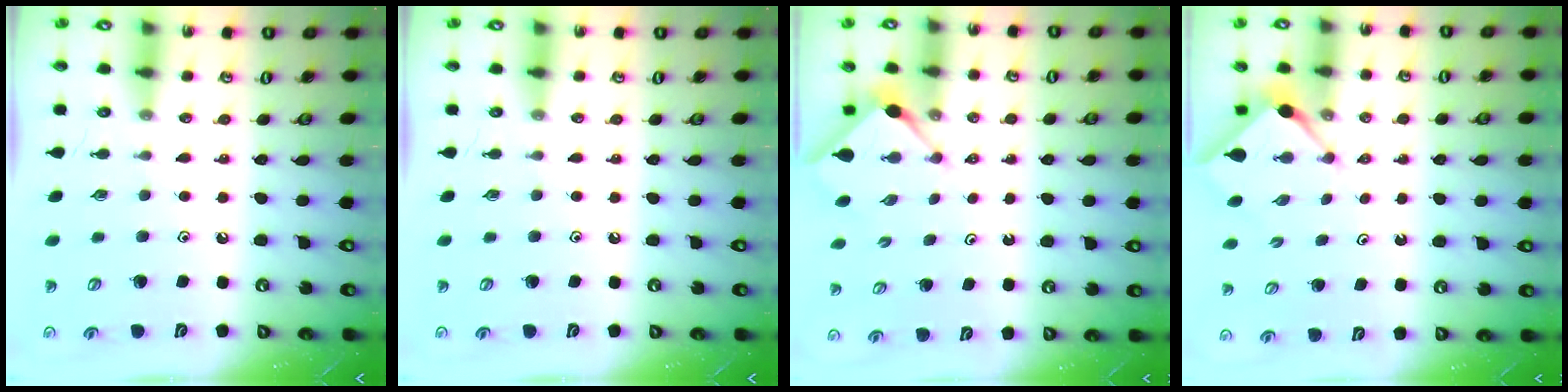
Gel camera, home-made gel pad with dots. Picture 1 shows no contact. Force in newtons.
{"total": 0.0}
{"total": 3.0, "press": 2.9, "slide": 0.5}
{"total": 2.9, "press": 2.9, "slide": 0.3}